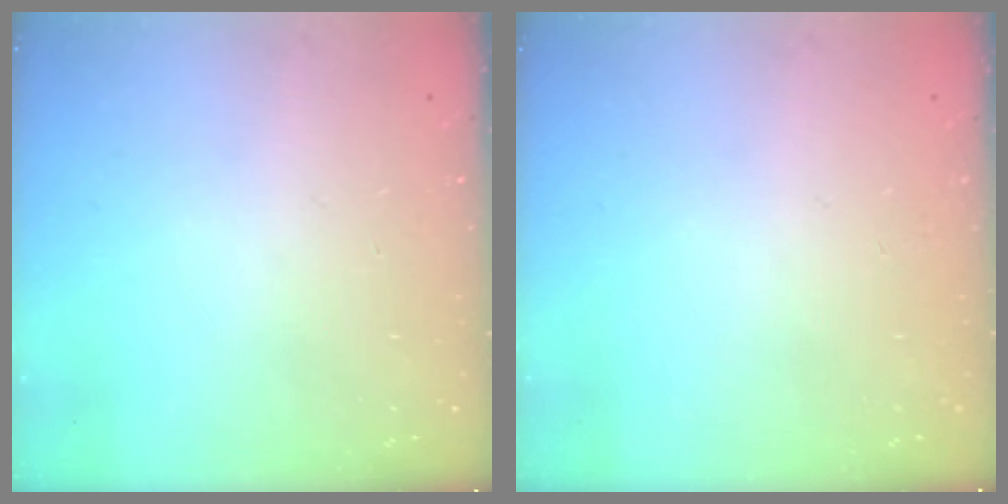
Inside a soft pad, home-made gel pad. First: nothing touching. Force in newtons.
{"total": 0.0}